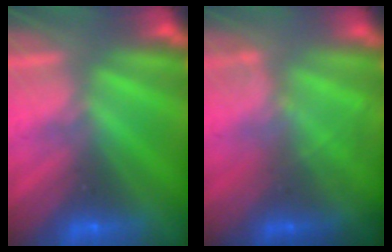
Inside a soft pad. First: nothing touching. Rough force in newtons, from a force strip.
{"total": 1.9}